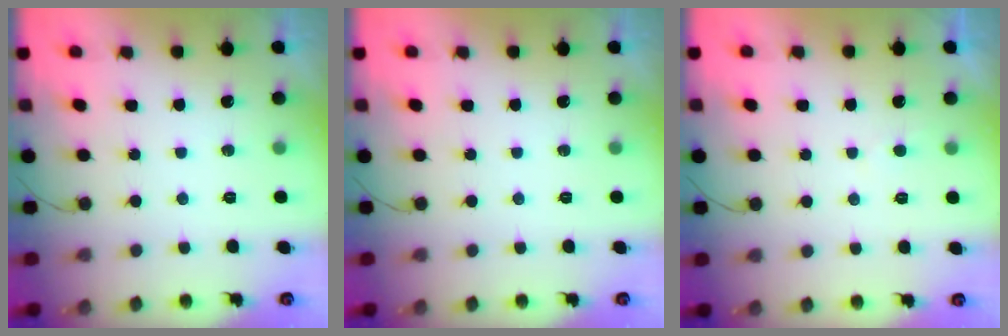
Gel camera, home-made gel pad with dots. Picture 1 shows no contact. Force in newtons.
{"total": 0.0}
{"total": 2.0, "press": 2.0, "slide": 0.2}